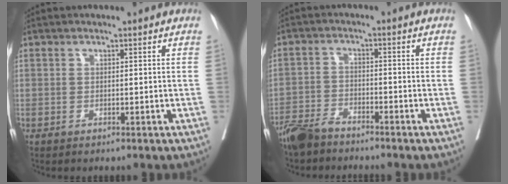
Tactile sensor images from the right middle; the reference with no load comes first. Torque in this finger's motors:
{"motor_torque": [1.15, -0.99, 0.79, 0.21]}